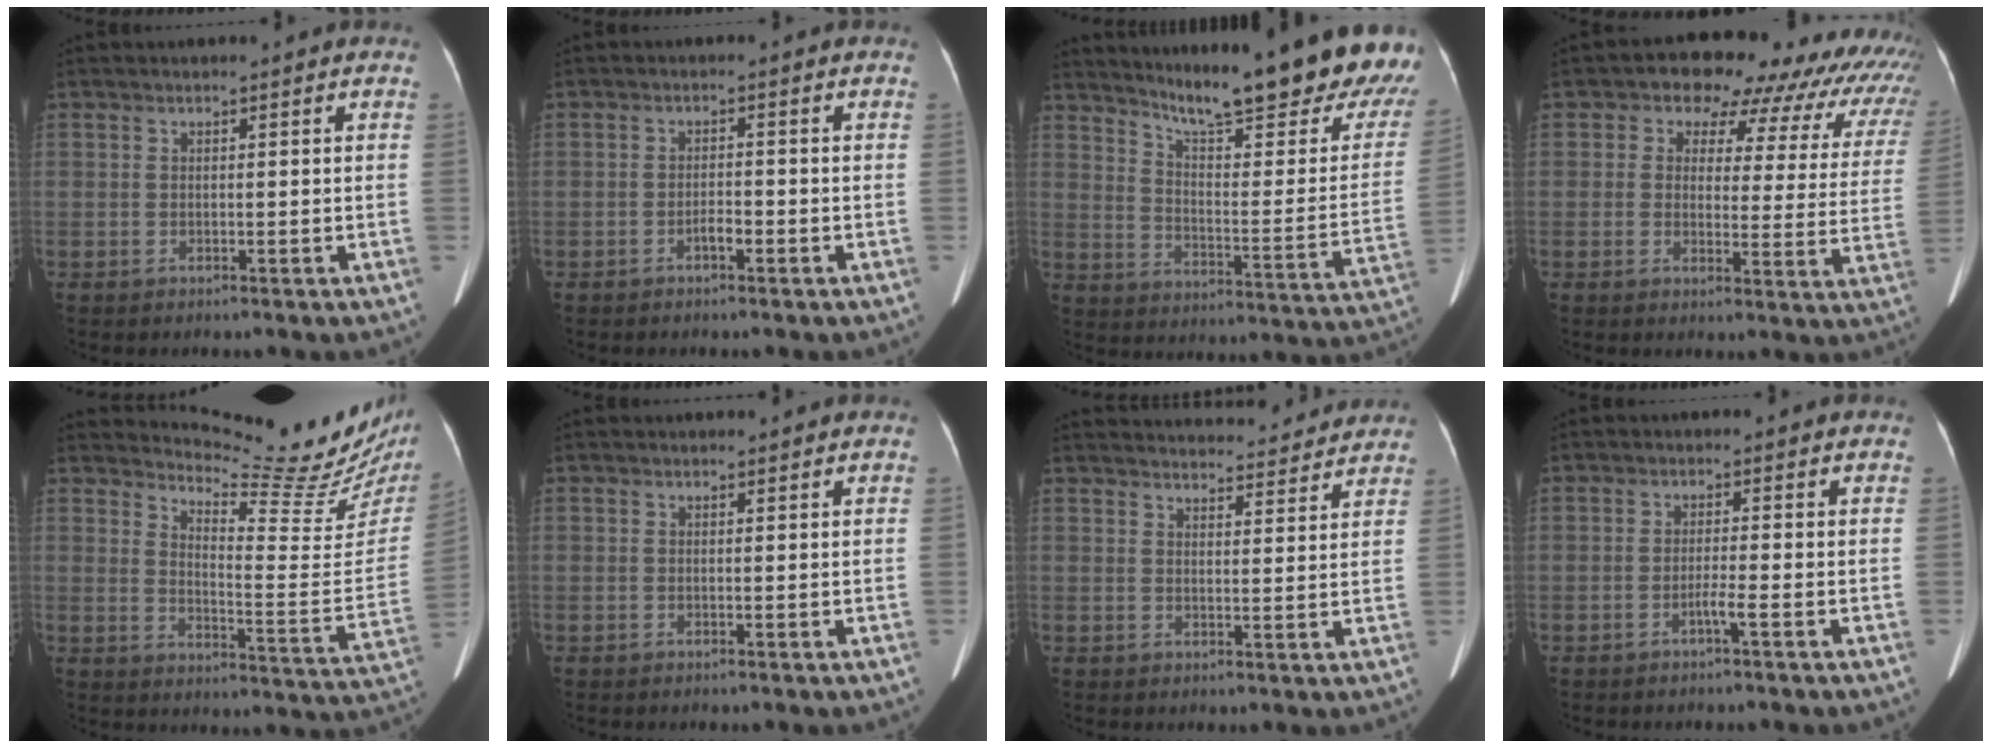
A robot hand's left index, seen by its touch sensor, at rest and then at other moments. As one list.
[{"total": 1.6, "force": [-1.4, 0.2, 0.9], "torque": [-0.009, -0.005, -0.020]}, {"total": 26.2, "force": [22.7, 1.0, 13.0], "torque": [-0.190, -0.112, 0.297]}, {"total": 18.7, "force": [14.9, 8.8, 7.3], "torque": [-0.060, -0.020, 0.139]}, {"total": 18.7, "force": [17.6, 1.8, 5.8], "torque": [-0.080, -0.111, 0.211]}, {"total": 0.9, "force": [0.8, 0.0, 0.3], "torque": [-0.006, -0.003, 0.012]}, {"total": 17.1, "force": [16.5, 2.7, 3.5], "torque": [-0.036, 0.002, 0.205]}, {"total": 1.8, "force": [-1.3, -0.6, 1.0], "torque": [-0.013, -0.008, -0.021]}]